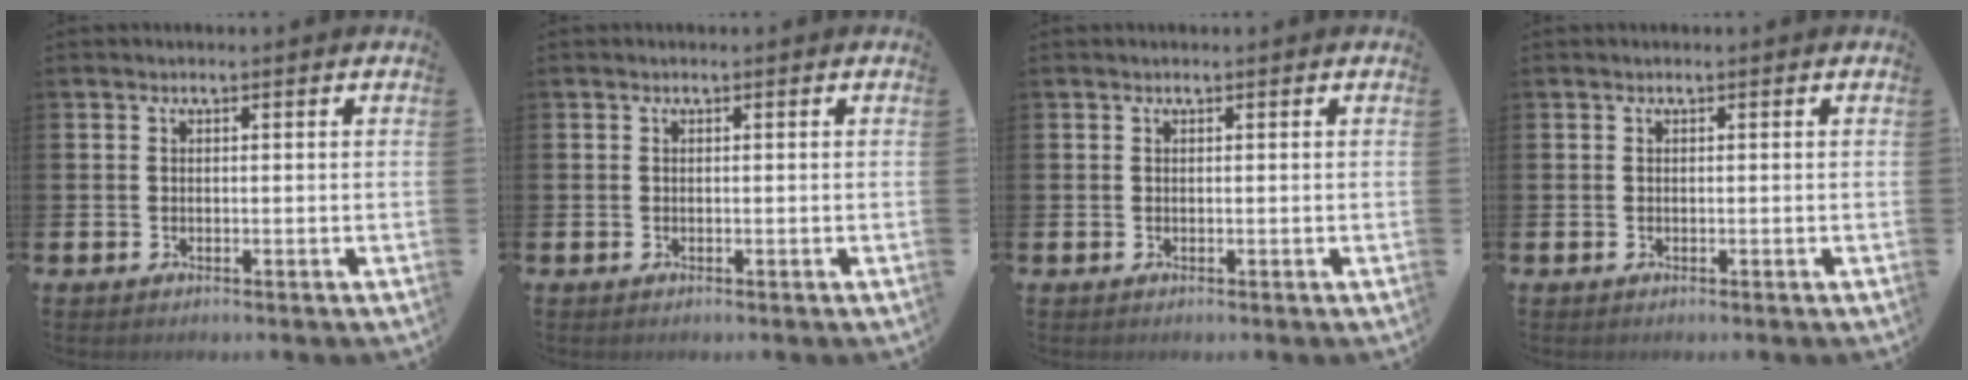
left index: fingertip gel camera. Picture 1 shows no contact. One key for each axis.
{"total": 0.0}
{"total": 0.0}
{"total": 0.0}